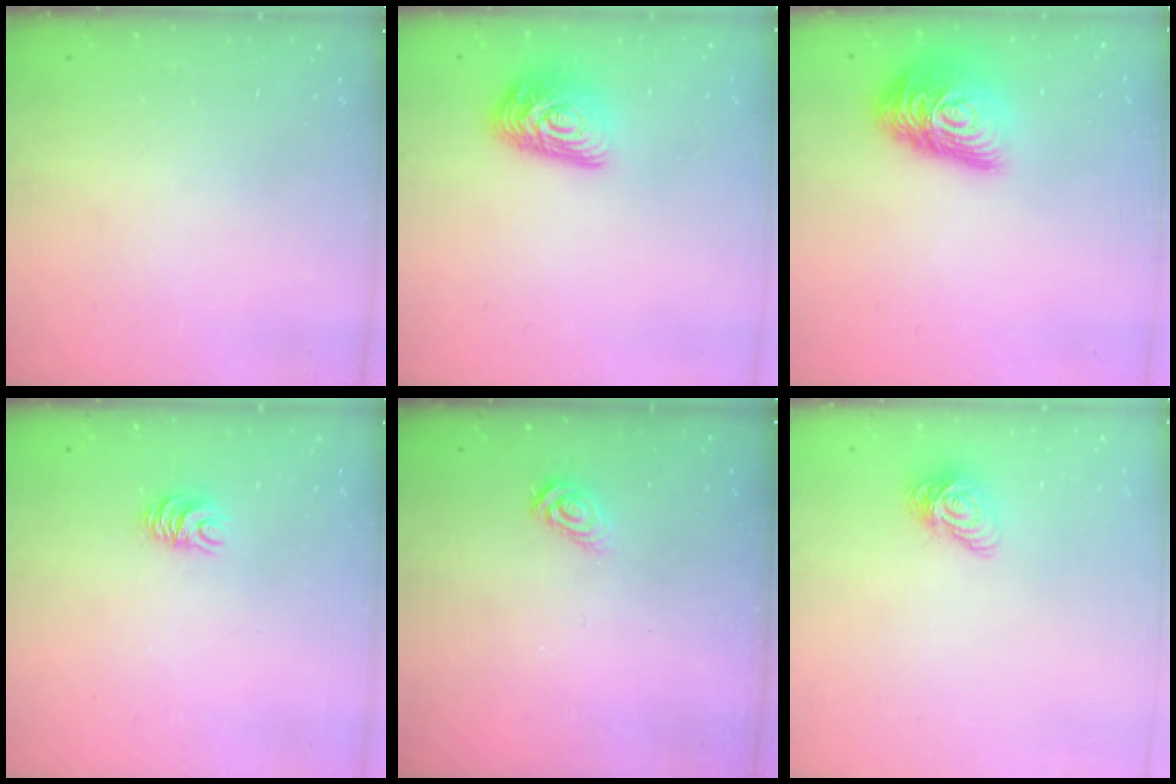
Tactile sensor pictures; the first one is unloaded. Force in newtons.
{"total": 11.6, "press": 11.5, "slide": 1.0}
{"total": 16.3, "press": 16.3, "slide": 0.9}
{"total": 5.3, "press": 5.3, "slide": 0.2}
{"total": 3.6, "press": 3.5, "slide": 0.3}
{"total": 8.2, "press": 8.2, "slide": 0.4}